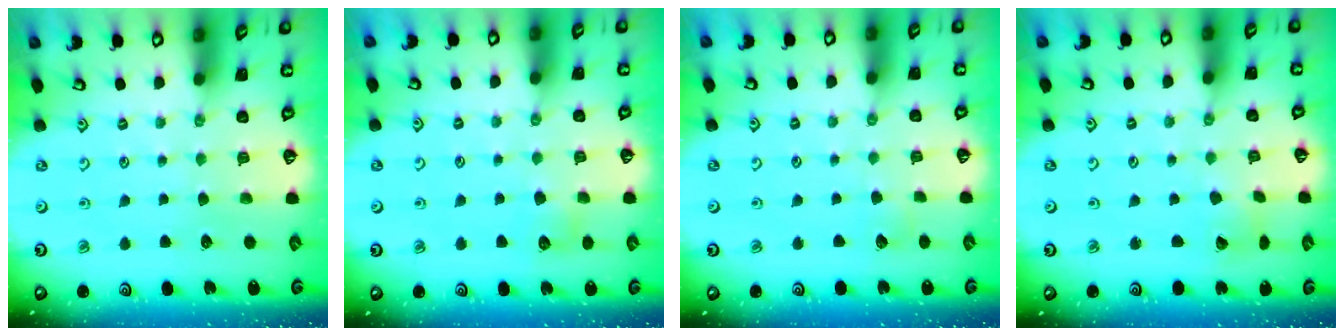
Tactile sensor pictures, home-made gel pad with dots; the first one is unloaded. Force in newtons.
{"total": 6.6, "press": 6.6, "slide": 0.5}
{"total": 2.9, "press": 2.9, "slide": 0.4}
{"total": 3.6, "press": 3.6, "slide": 0.3}